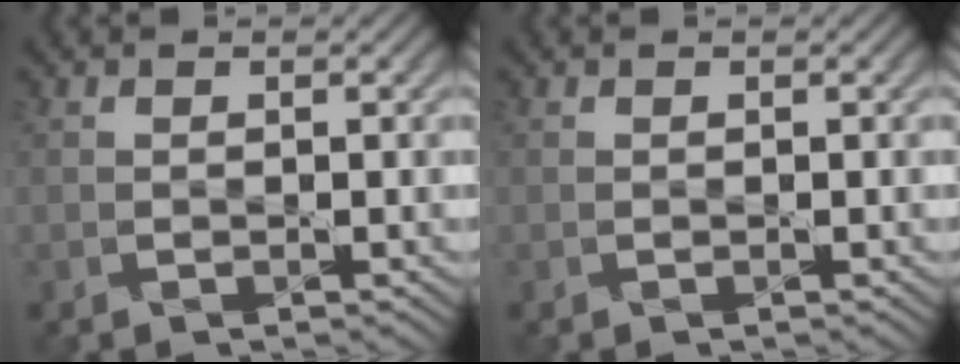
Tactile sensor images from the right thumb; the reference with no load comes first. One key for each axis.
{"total": 0.0}